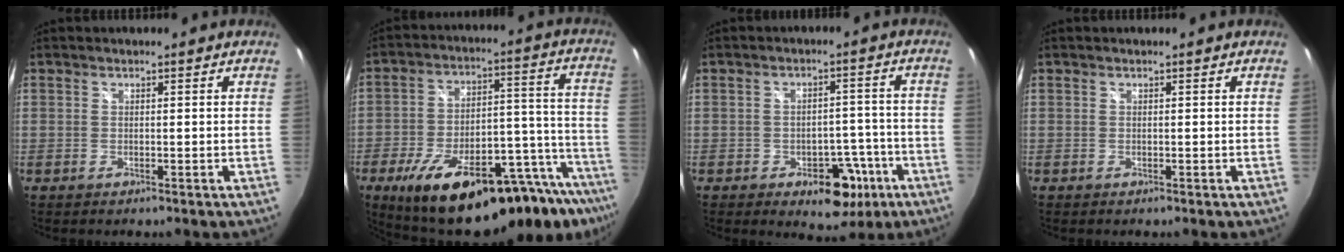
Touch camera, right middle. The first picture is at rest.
{"total": 31.9, "force": [-24.0, 8.9, 19.0], "torque": [-0.265, -0.016, -0.335]}
{"total": 8.8, "force": [-4.6, 5.6, 5.0], "torque": [-0.065, 0.019, -0.046]}
{"total": 0.0}